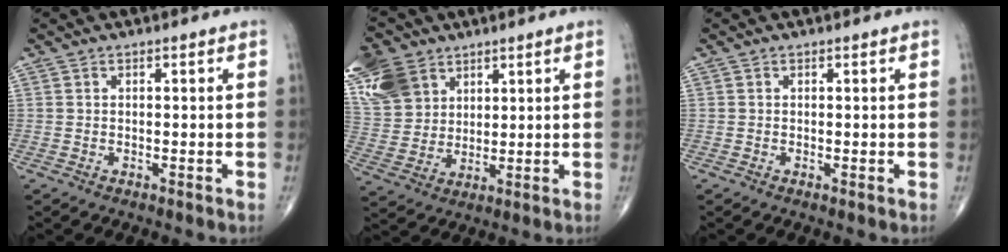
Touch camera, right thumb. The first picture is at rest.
{"total": 14.0, "force": [7.4, 10.1, 6.3], "torque": [-0.128, -0.008, 0.152]}
{"total": 0.0}